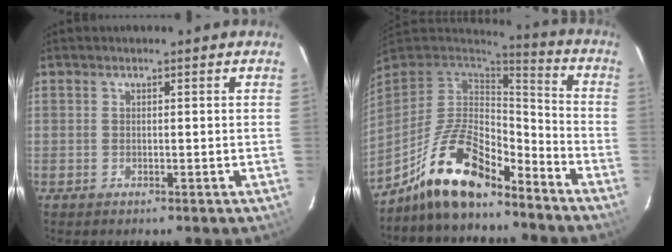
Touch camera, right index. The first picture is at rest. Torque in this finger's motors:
{"motor_torque": [1.02, -1.11, 0.76, 0.21]}